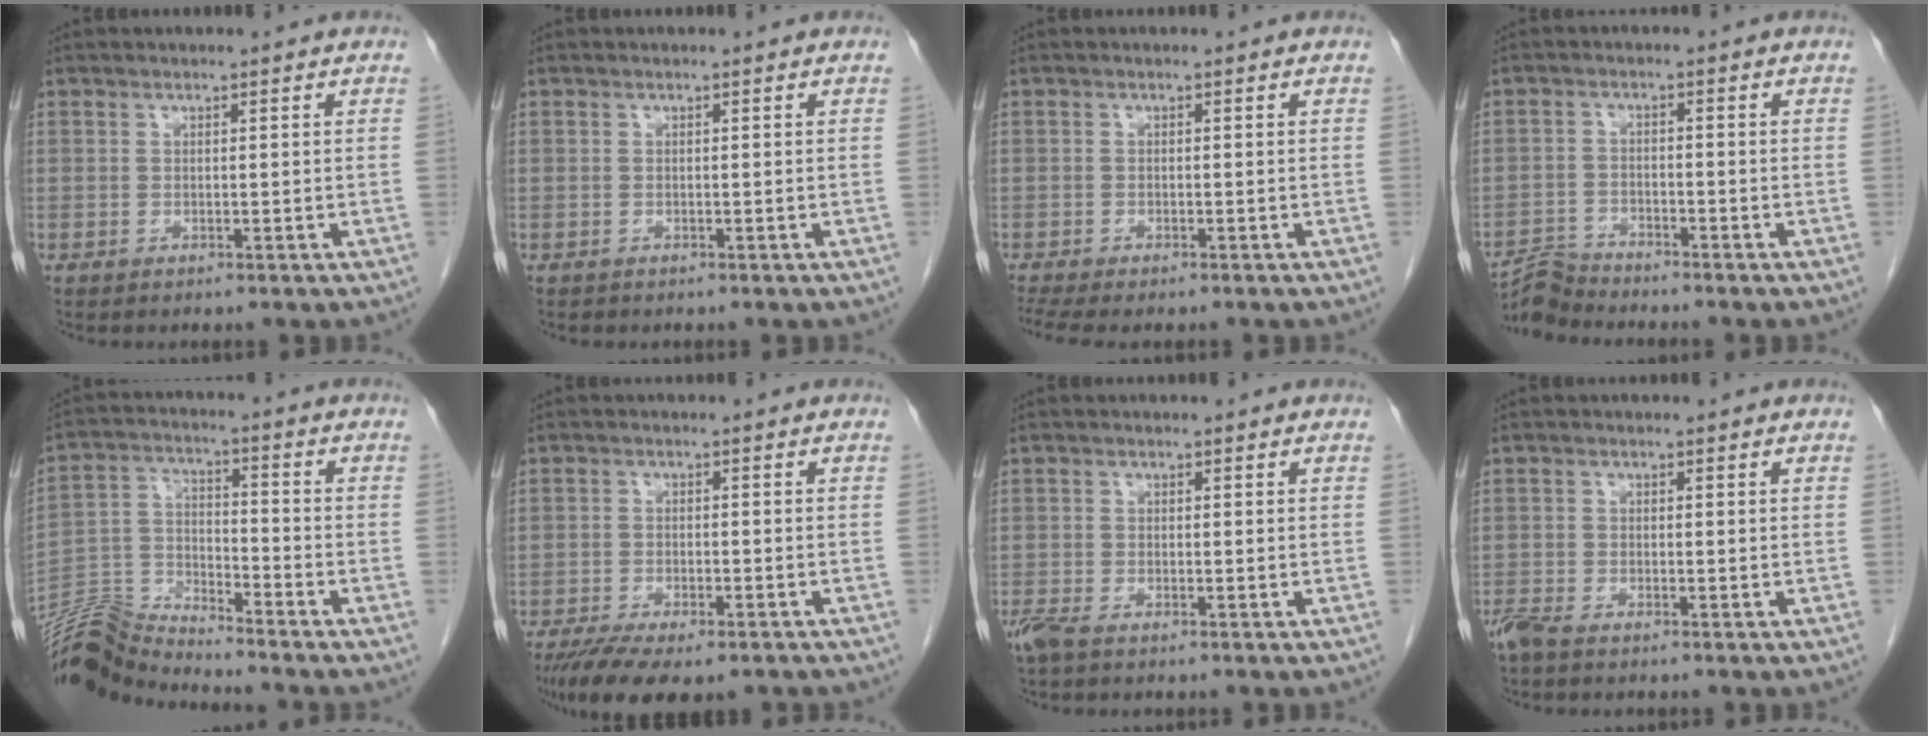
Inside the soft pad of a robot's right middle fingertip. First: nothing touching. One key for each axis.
{"total": 0.0}
{"total": 6.0, "fx": -5.0, "fy": 1.4, "fz": 3.0, "tx": -0.049, "ty": -0.006, "tz": -0.078}
{"total": 4.1, "fx": -4.0, "fy": -0.7, "fz": -0.7, "tx": 0.011, "ty": -0.014, "tz": -0.074}
{"total": 8.9, "fx": -8.8, "fy": -1.1, "fz": -0.1, "tx": -0.013, "ty": 0.022, "tz": -0.170}
{"total": 10.9, "fx": -8.2, "fy": 3.5, "fz": 6.4, "tx": -0.102, "ty": -0.014, "tz": -0.124}
{"total": 2.4, "fx": -1.8, "fy": 0.6, "fz": 1.5, "tx": -0.040, "ty": -0.008, "tz": -0.035}
{"total": 2.1, "fx": -1.8, "fy": 0.3, "fz": 1.1, "tx": -0.030, "ty": -0.006, "tz": -0.038}